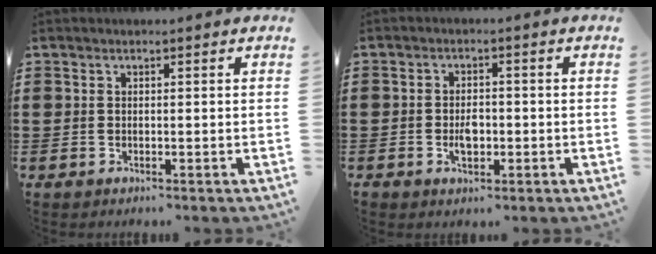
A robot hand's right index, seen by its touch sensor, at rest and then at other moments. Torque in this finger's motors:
{"motor_torque": [2.14, 0.00, 0.26, 0.13]}